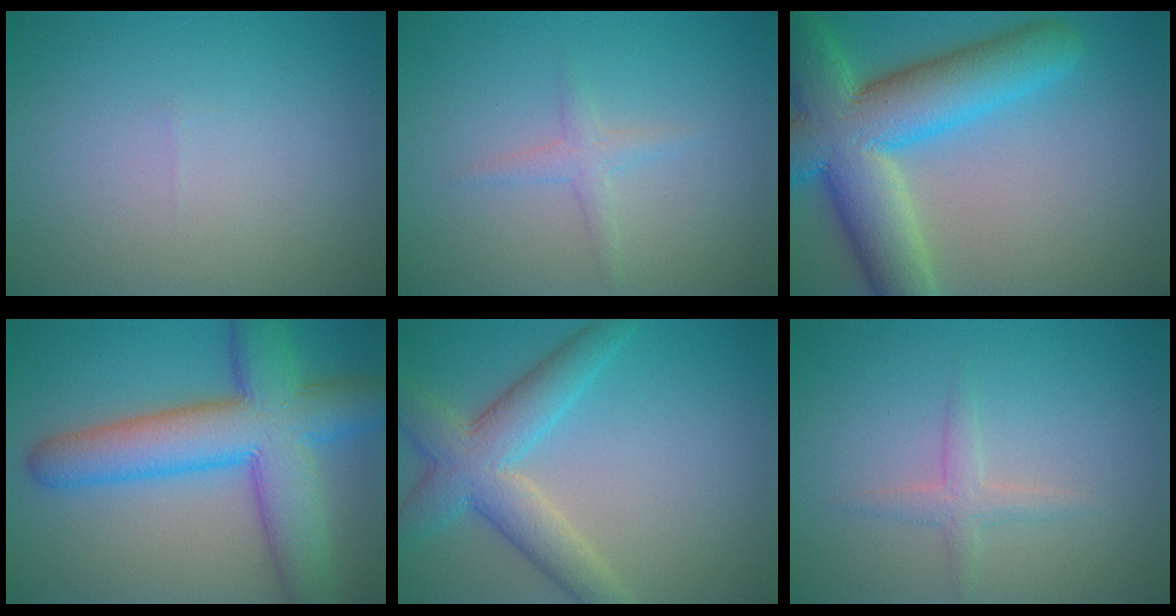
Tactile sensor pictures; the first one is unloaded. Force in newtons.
{"total": 1.4, "press": 1.4, "slide": 0.0}
{"total": 11.7, "press": 11.6, "slide": 0.5}
{"total": 10.4, "press": 10.4, "slide": 0.2}
{"total": 5.9, "press": 5.9, "slide": 0.3}
{"total": 1.6, "press": 1.6, "slide": 0.1}